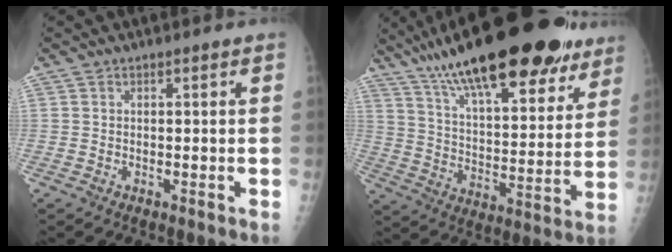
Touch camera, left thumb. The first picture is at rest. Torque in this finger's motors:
{"motor_torque": [1.89, -0.01, 1.75, -1.02, 0.30]}